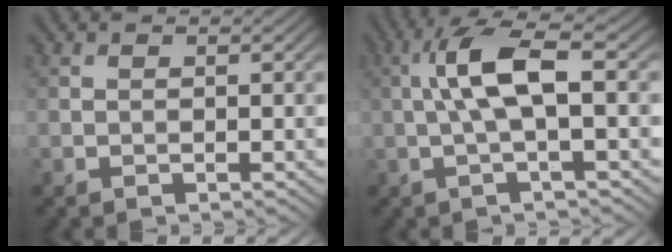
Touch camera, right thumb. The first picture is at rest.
{"total": 6.9, "force": [0.4, 1.5, 6.7], "torque": [-0.136, 0.022, -0.001]}